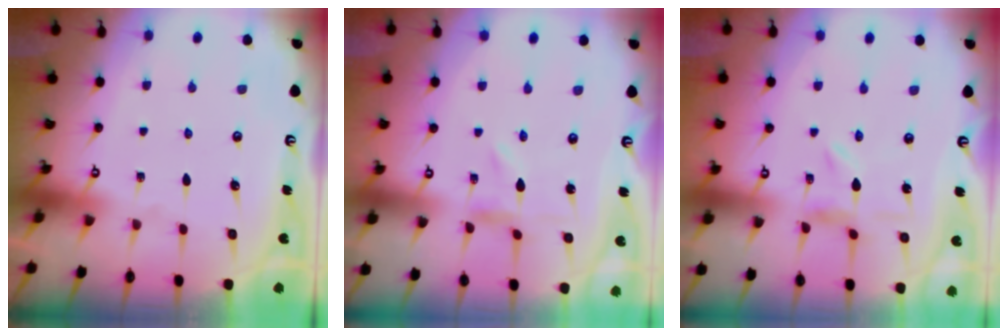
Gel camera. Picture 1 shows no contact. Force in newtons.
{"total": 0.0}
{"total": 1.7, "press": 1.7, "slide": 0.3}